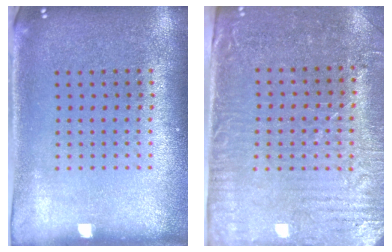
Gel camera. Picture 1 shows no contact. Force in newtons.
{"total": 3.4, "press": 3.0, "slide": 1.6}